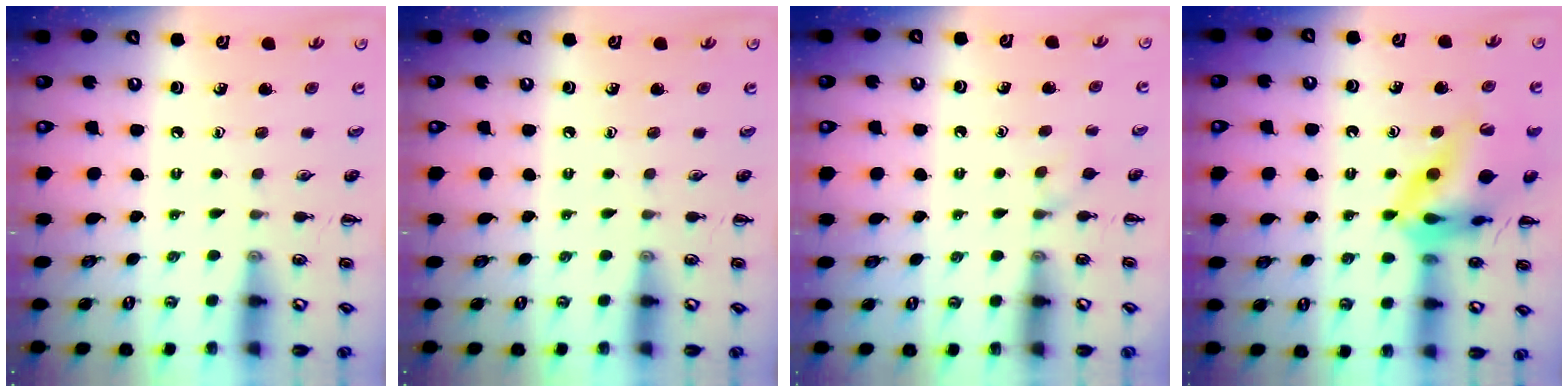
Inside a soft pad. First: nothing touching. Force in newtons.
{"total": 0.0}
{"total": 1.9, "press": 1.7, "slide": 0.9}
{"total": 16.9, "press": 16.6, "slide": 3.3}